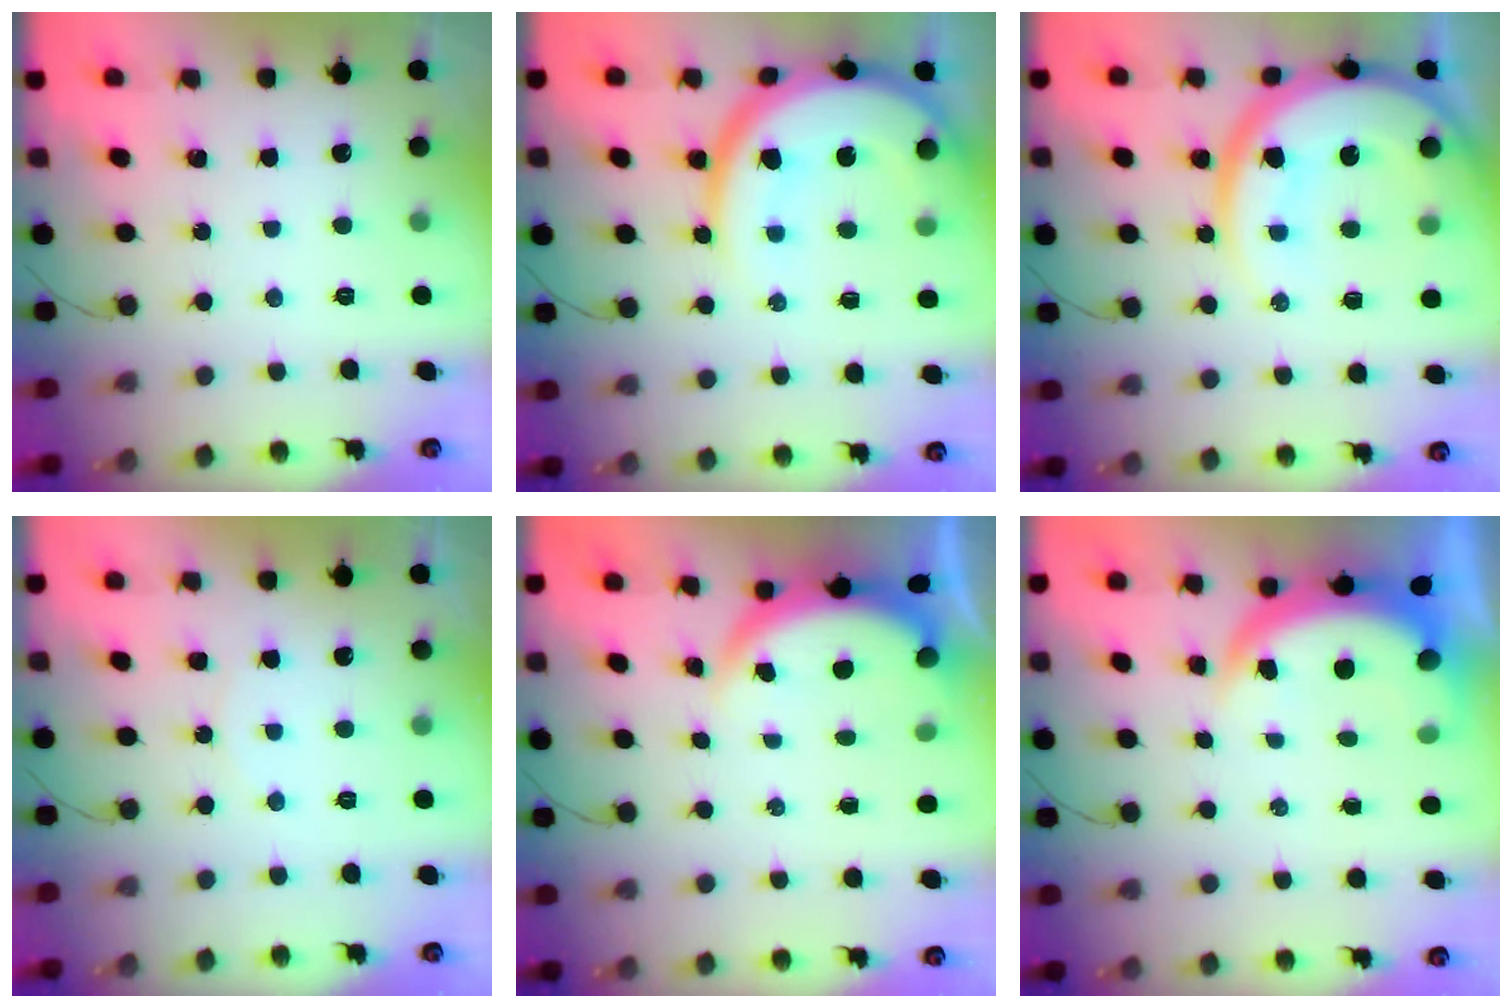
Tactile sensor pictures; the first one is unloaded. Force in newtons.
{"total": 16.8, "press": 16.7, "slide": 1.6}
{"total": 18.8, "press": 18.6, "slide": 2.2}
{"total": 2.8, "press": 2.8, "slide": 0.6}
{"total": 4.2, "press": 3.9, "slide": 1.5}
{"total": 7.0, "press": 6.9, "slide": 0.7}